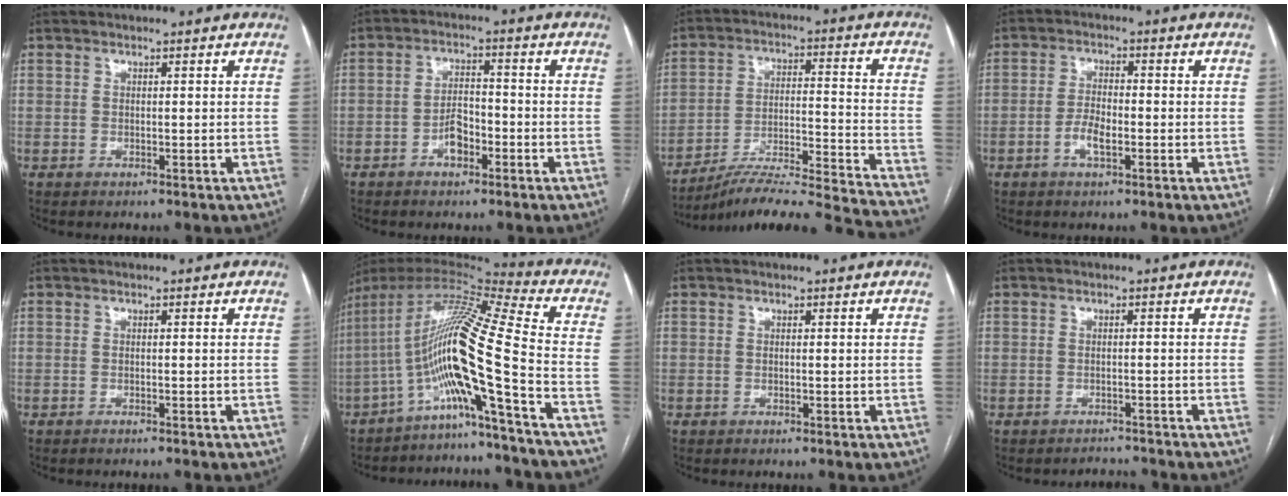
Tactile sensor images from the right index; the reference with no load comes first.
{"total": 4.3, "force": [-2.2, 2.3, 2.9], "torque": [-0.056, 0.012, -0.040]}
{"total": 23.2, "force": [-21.6, -1.4, 8.4], "torque": [-0.086, -0.010, -0.315]}
{"total": 4.0, "force": [-1.6, 1.5, 3.3], "torque": [-0.068, 0.006, -0.031]}
{"total": 1.3, "force": [-1.2, 0.1, 0.3], "torque": [-0.005, -0.002, -0.015]}
{"total": 17.0, "force": [-7.0, -2.0, 15.4], "torque": [-0.286, 0.015, -0.133]}
{"total": 0.0}
{"total": 2.2, "force": [-2.1, 0.1, -0.6], "torque": [0.012, -0.007, -0.026]}